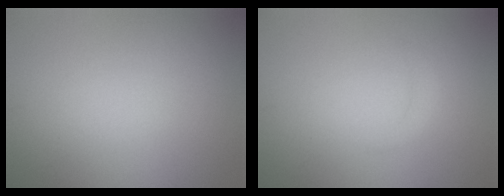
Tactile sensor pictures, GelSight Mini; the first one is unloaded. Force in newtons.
{"total": 0.8, "press": 0.8, "slide": 0.1}